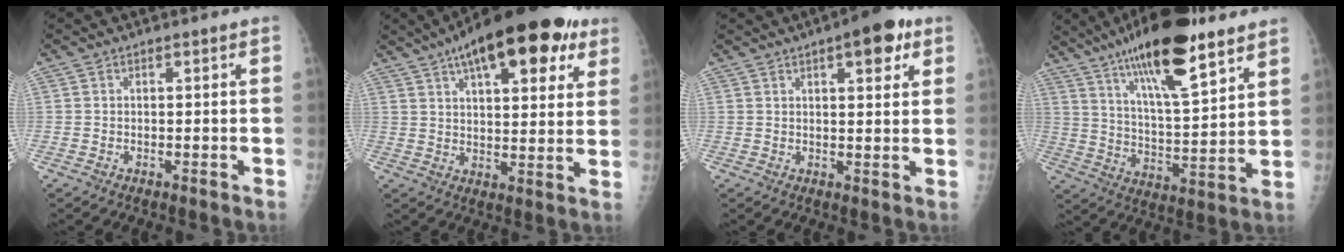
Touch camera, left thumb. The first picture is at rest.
{"total": 21.5, "force": [11.8, 8.2, 16.0], "torque": [-0.210, -0.009, 0.170]}
{"total": 8.1, "force": [4.1, 2.9, 6.3], "torque": [-0.064, -0.011, 0.050]}
{"total": 20.5, "force": [13.3, 5.2, 14.7], "torque": [-0.234, -0.051, 0.225]}